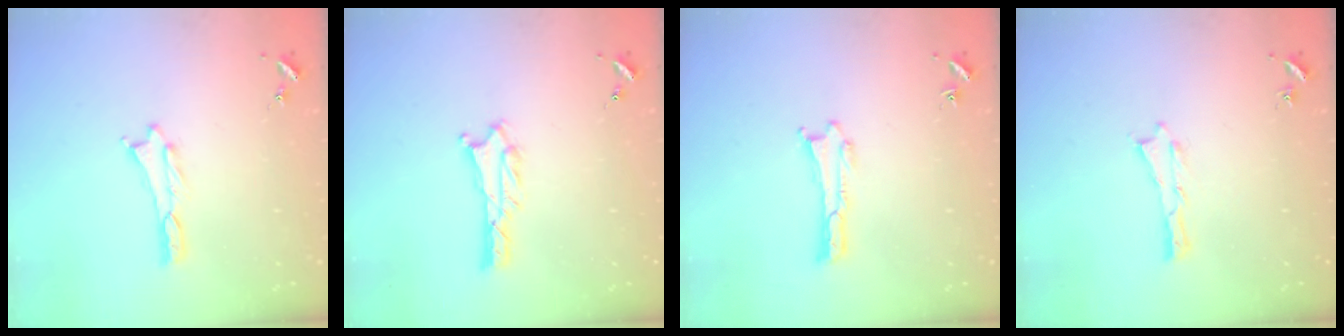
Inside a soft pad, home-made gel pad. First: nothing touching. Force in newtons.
{"total": 2.0, "press": 2.0, "slide": 0.3}
{"total": 0.0}
{"total": 0.0}